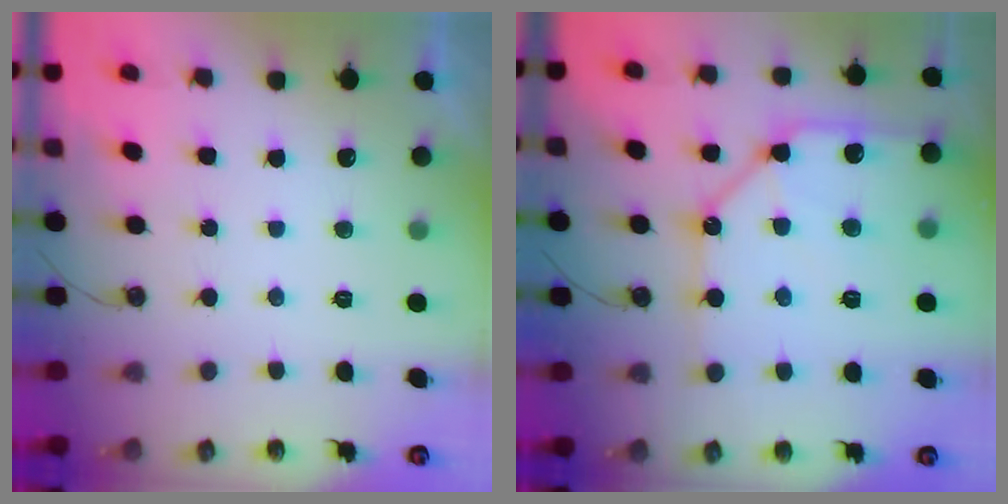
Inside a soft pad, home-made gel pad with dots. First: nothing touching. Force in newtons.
{"total": 15.6, "press": 15.4, "slide": 2.3}